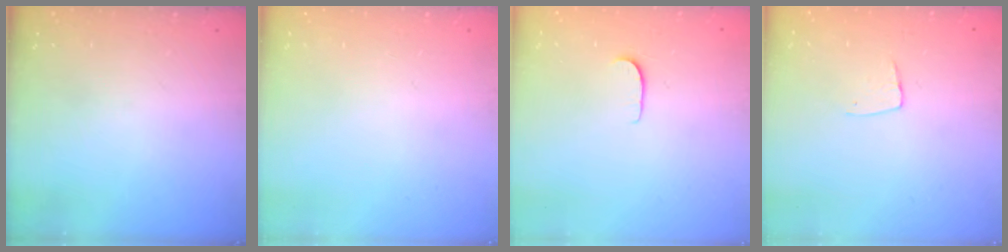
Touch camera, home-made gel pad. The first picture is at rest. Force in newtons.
{"total": 0.0}
{"total": 4.2, "press": 4.2, "slide": 0.4}
{"total": 5.3, "press": 5.3, "slide": 0.3}